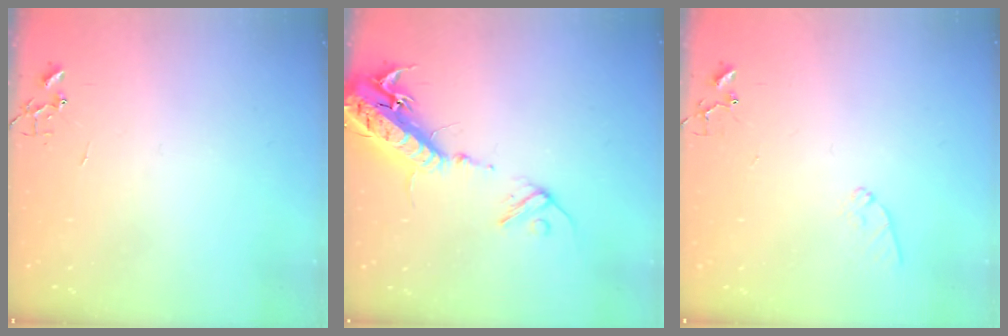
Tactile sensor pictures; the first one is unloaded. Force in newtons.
{"total": 18.2, "press": 17.7, "slide": 4.1}
{"total": 6.4, "press": 6.4, "slide": 0.6}